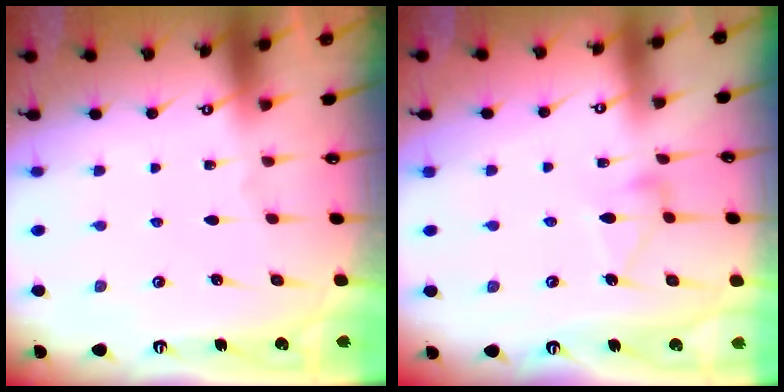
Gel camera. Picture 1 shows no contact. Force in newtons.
{"total": 6.3, "press": 6.3, "slide": 0.5}